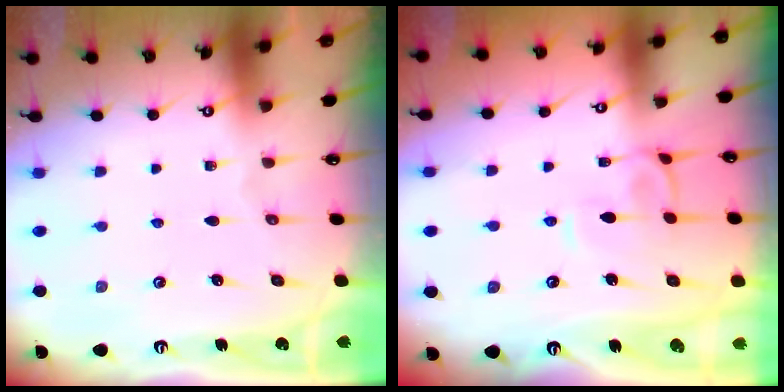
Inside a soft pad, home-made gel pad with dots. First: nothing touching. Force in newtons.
{"total": 1.9, "press": 1.8, "slide": 0.7}